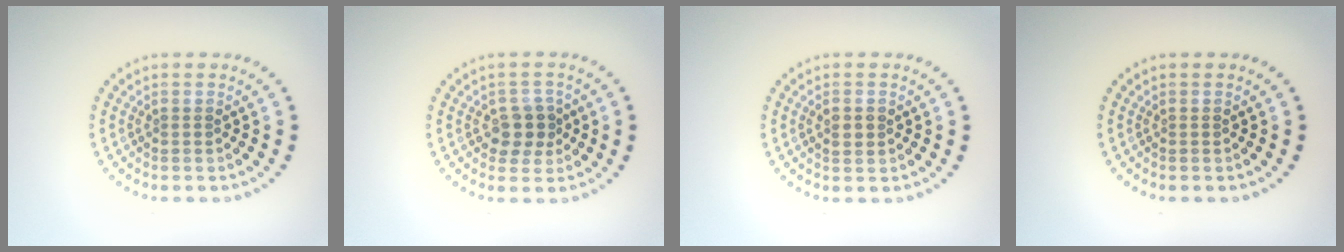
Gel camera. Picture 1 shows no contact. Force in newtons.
{"total": 2.7, "press": 2.5, "slide": 1.0}
{"total": 1.0, "press": 1.0, "slide": 0.0}
{"total": 0.0}